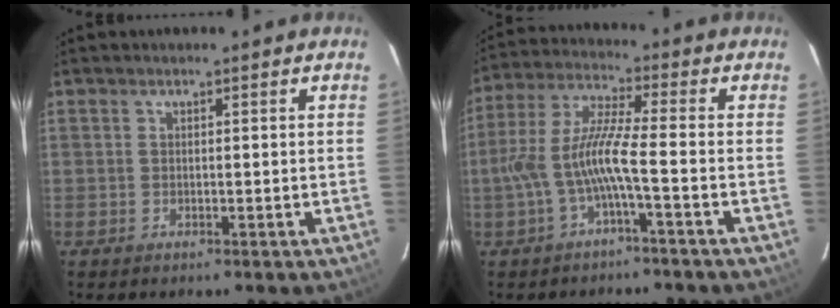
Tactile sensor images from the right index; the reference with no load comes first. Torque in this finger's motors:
{"motor_torque": [1.47, -0.53, 0.86, 0.21]}